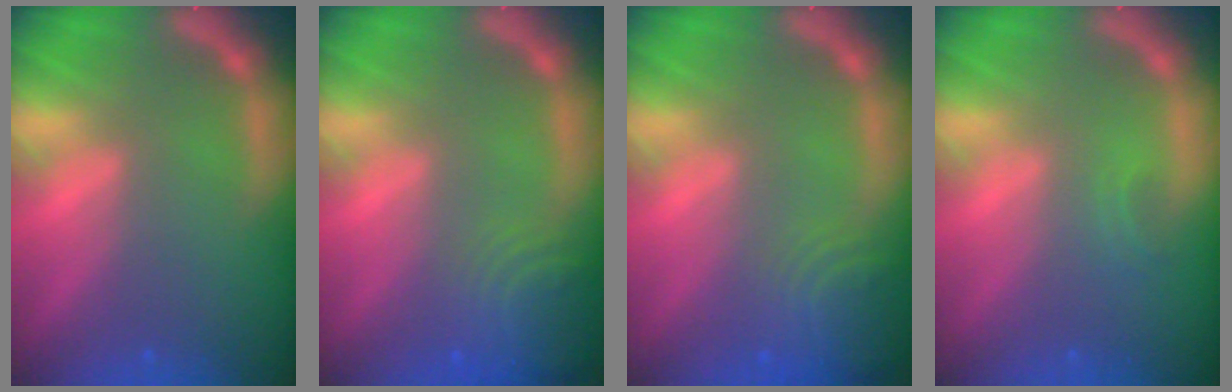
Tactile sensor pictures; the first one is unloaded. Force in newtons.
{"total": 6.1}
{"total": 5.6}
{"total": 0.9}